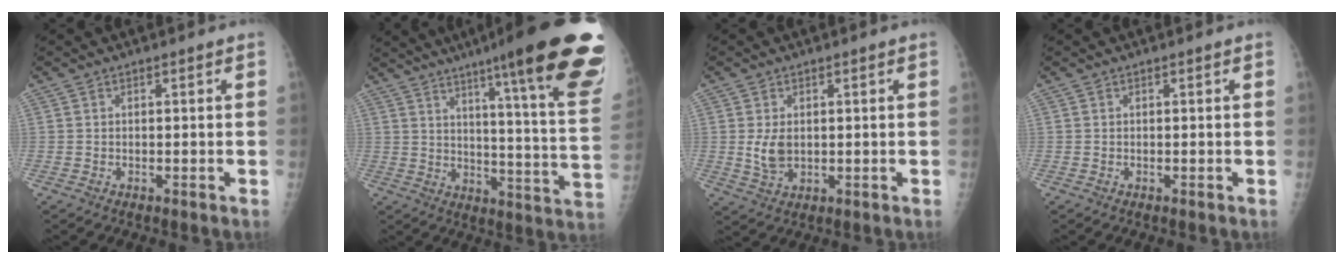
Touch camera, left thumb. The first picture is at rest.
{"total": 27.7, "force": [17.4, 2.7, 21.4], "torque": [-0.245, -0.081, 0.232]}
{"total": 4.5, "force": [0.4, 3.0, 3.4], "torque": [-0.056, -0.009, 0.015]}
{"total": 0.0}